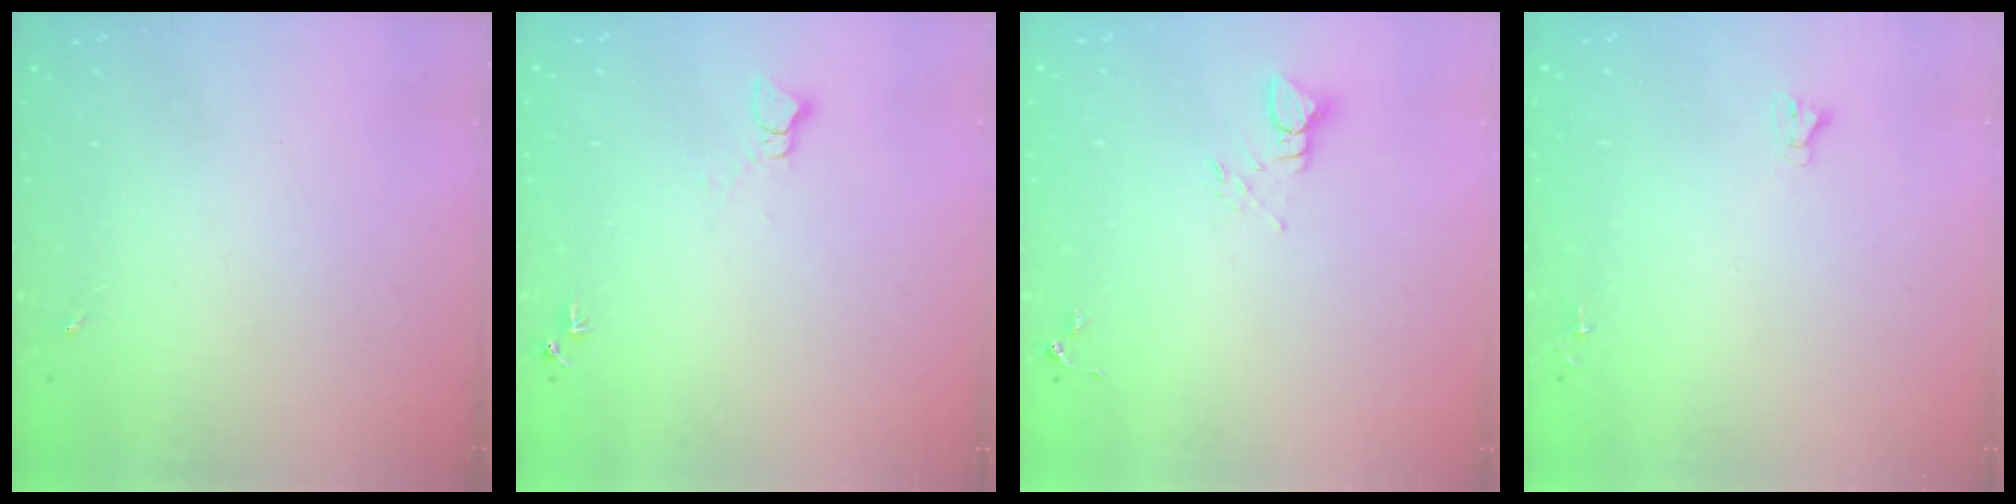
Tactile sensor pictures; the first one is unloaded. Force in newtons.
{"total": 4.6, "press": 4.6, "slide": 0.5}
{"total": 3.9, "press": 3.9, "slide": 0.4}
{"total": 2.4, "press": 2.4, "slide": 0.2}